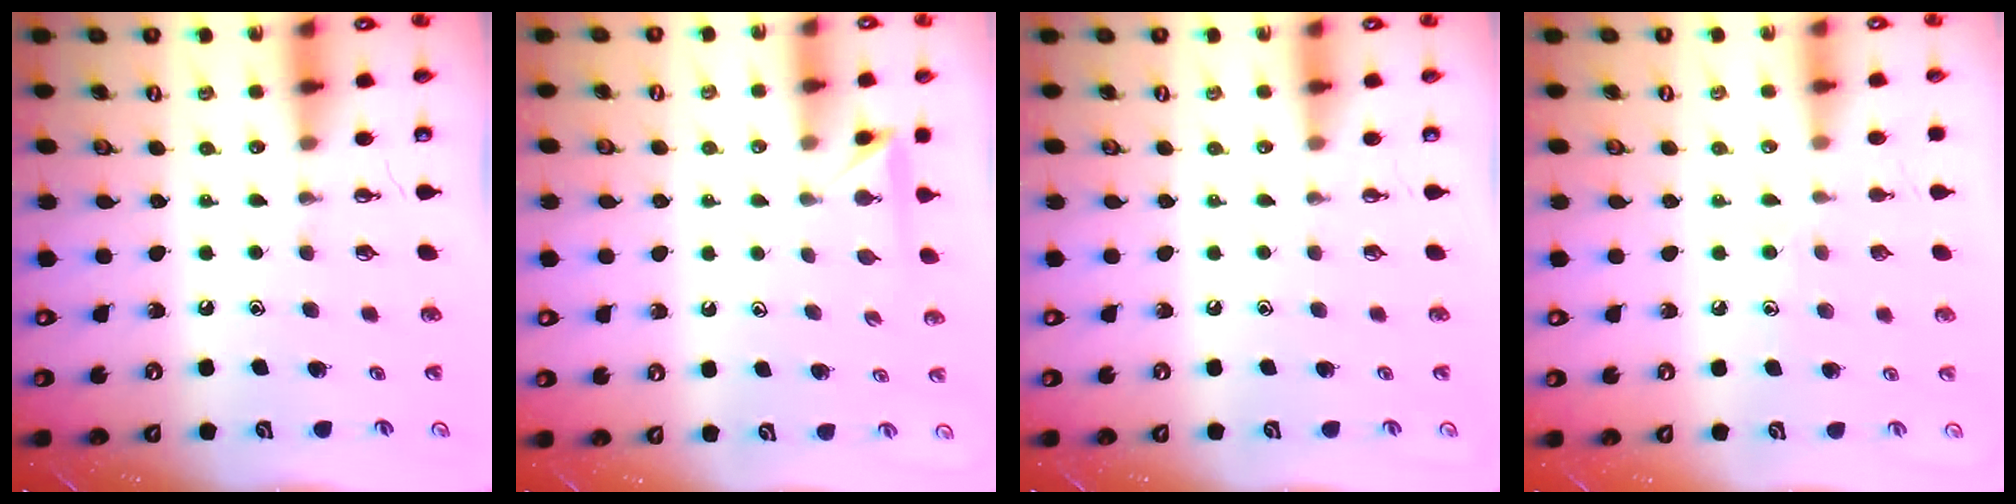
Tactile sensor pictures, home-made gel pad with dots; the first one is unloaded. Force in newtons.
{"total": 2.3, "press": 2.3, "slide": 0.3}
{"total": 0.0}
{"total": 6.1, "press": 6.1, "slide": 0.6}